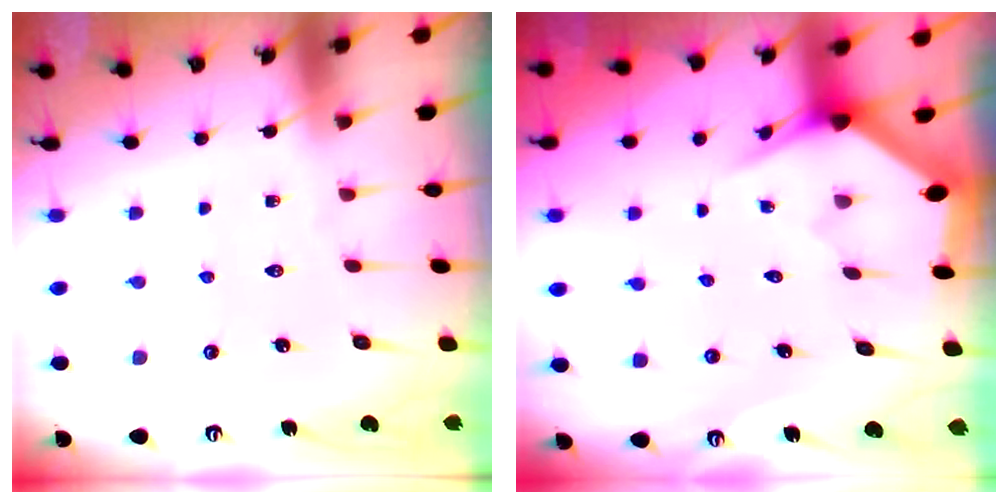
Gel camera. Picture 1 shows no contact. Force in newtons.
{"total": 3.1, "press": 3.1, "slide": 0.0}